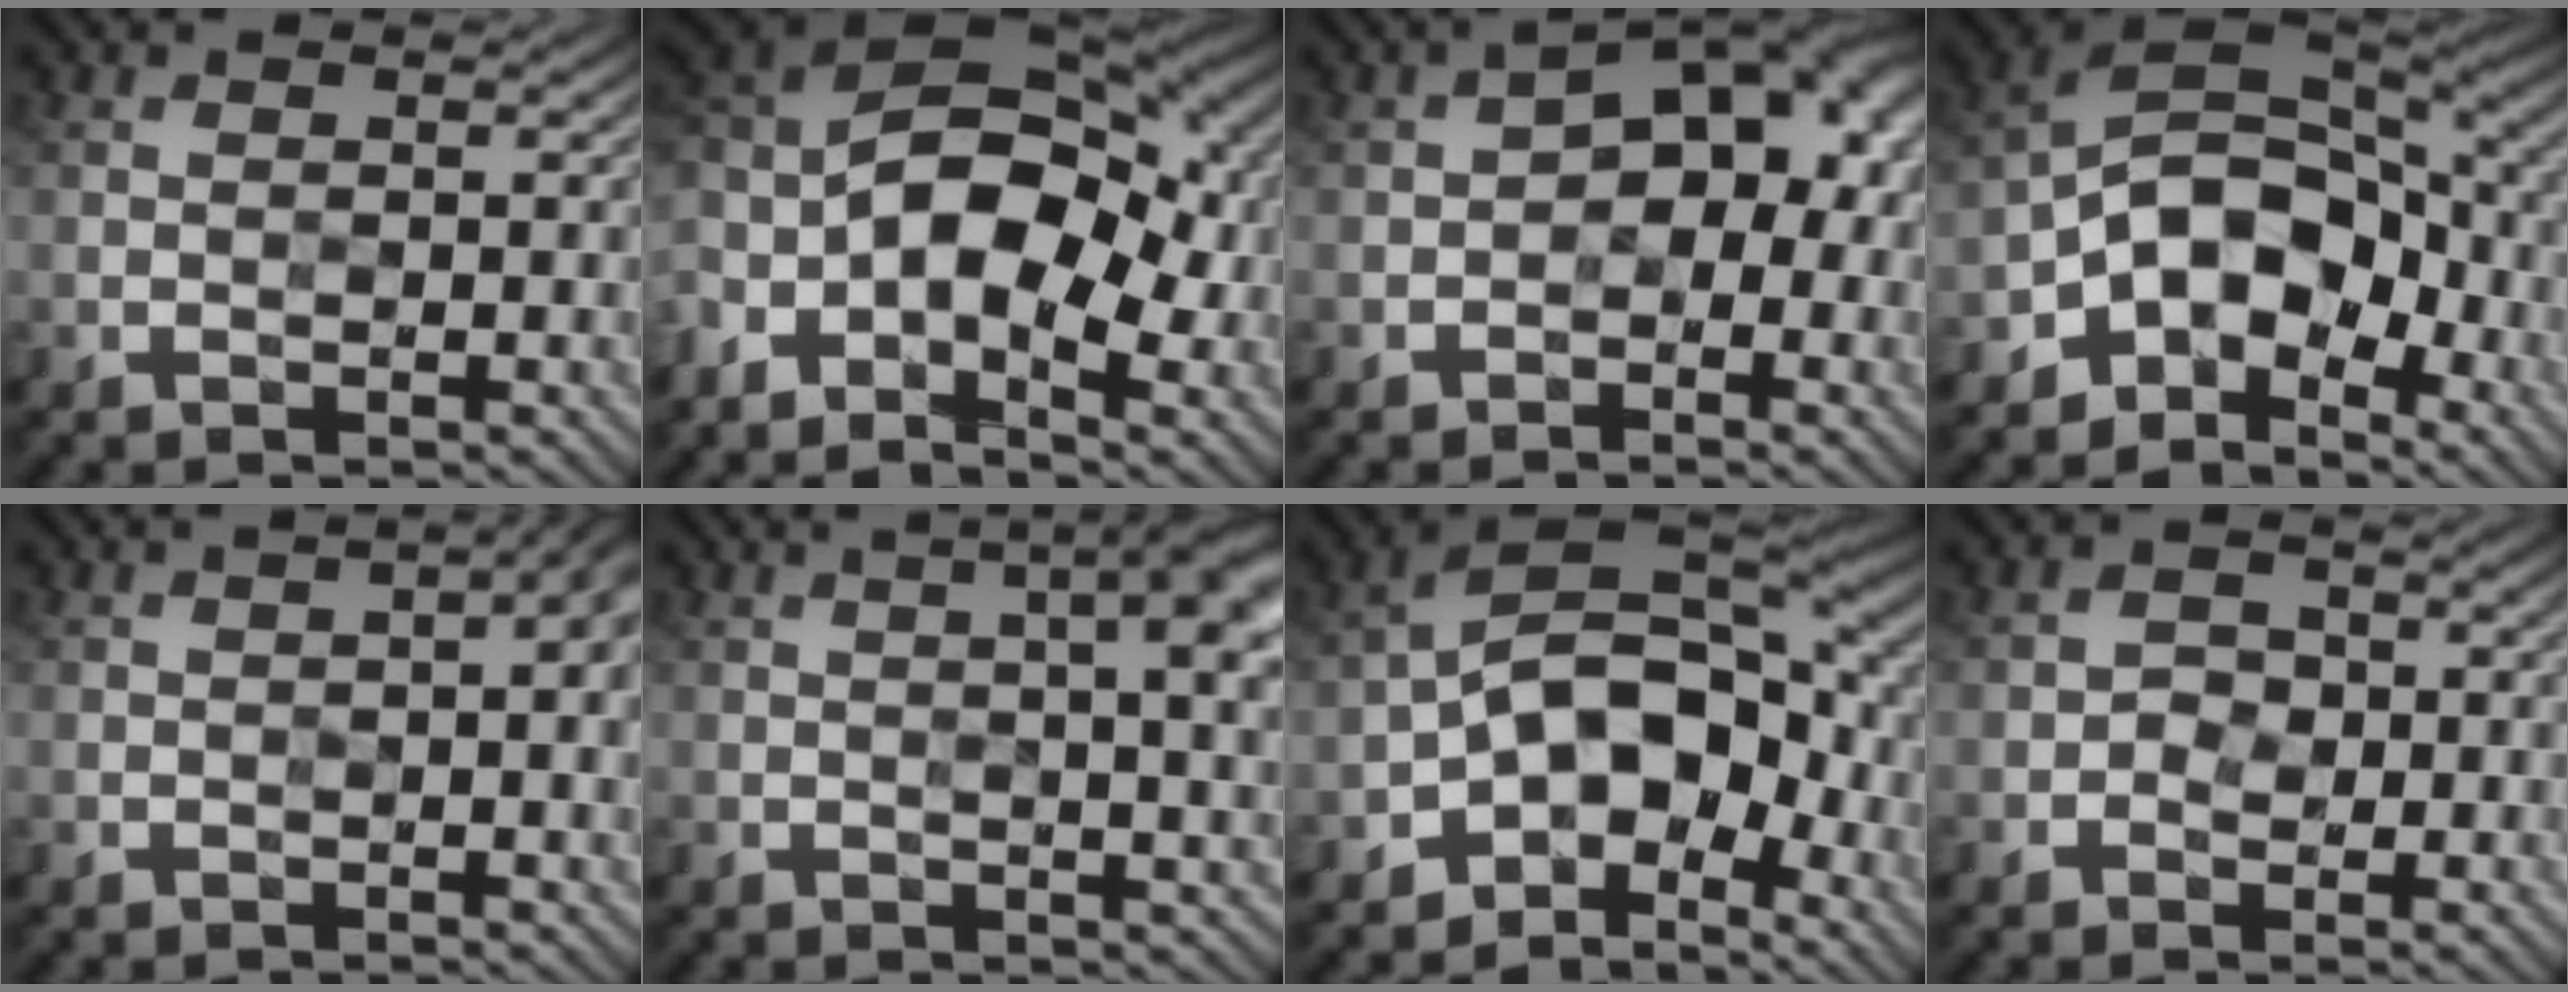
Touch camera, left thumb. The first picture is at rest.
{"total": 13.9, "force": [-4.5, 7.4, 10.8], "torque": [-0.224, -0.012, -0.082]}
{"total": 9.6, "force": [-0.3, 5.9, 7.6], "torque": [-0.083, 0.015, -0.016]}
{"total": 11.6, "force": [-4.8, 7.5, 7.5], "torque": [-0.117, -0.006, -0.105]}
{"total": 2.9, "force": [0.1, 0.5, 2.8], "torque": [-0.042, 0.006, 0.000]}
{"total": 8.6, "force": [2.9, 2.3, 7.7], "torque": [-0.074, 0.030, 0.027]}
{"total": 12.3, "force": [-4.5, 7.3, 8.9], "torque": [-0.131, -0.003, -0.098]}
{"total": 1.3, "force": [-0.4, 1.2, 0.4], "torque": [-0.003, -0.001, -0.012]}